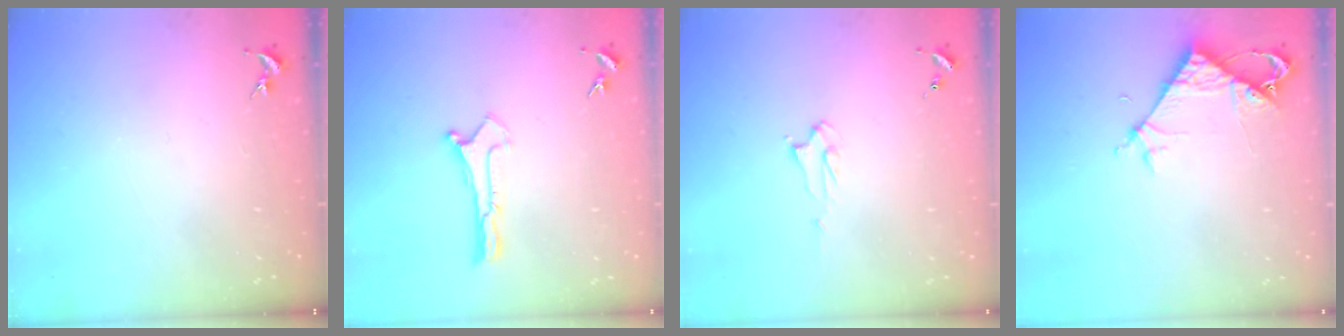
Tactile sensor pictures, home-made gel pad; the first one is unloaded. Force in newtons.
{"total": 0.0}
{"total": 2.2, "press": 2.2, "slide": 0.2}
{"total": 5.1, "press": 5.0, "slide": 0.4}